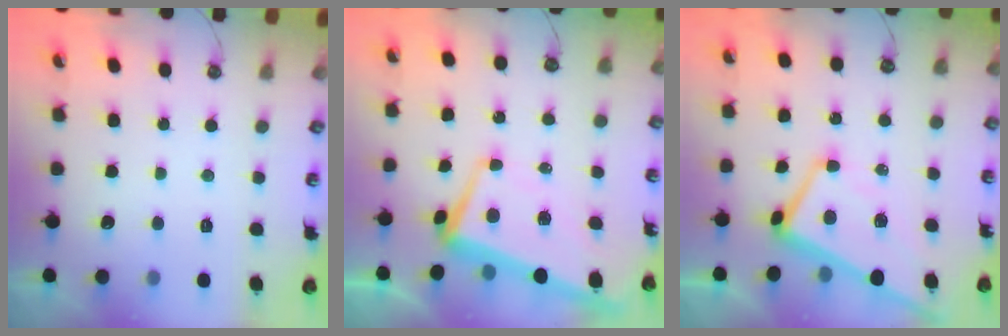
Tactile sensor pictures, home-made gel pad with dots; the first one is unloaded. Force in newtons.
{"total": 1.6, "press": 0.1, "slide": 1.6}
{"total": 2.6, "press": 2.5, "slide": 0.8}